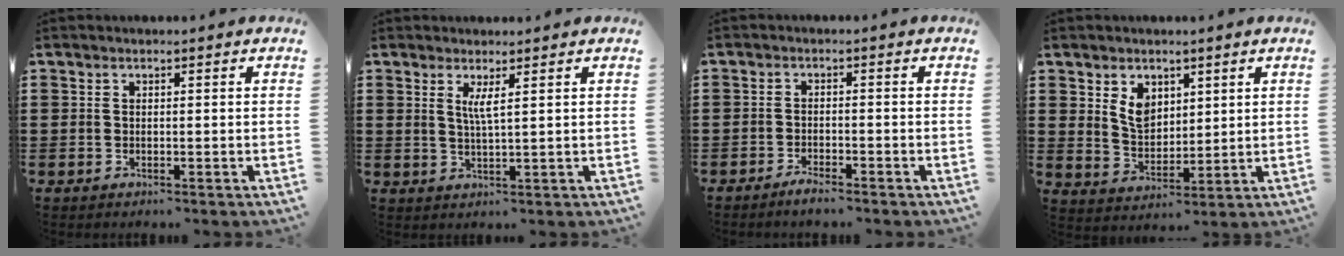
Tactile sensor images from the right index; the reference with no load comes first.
{"total": 2.6, "force": [1.0, 0.0, 2.3], "torque": [-0.049, -0.004, 0.016]}
{"total": 1.9, "force": [-1.8, 0.1, 0.5], "torque": [-0.012, 0.001, -0.035]}
{"total": 5.3, "force": [2.4, 3.8, 2.8], "torque": [-0.061, 0.010, 0.043]}